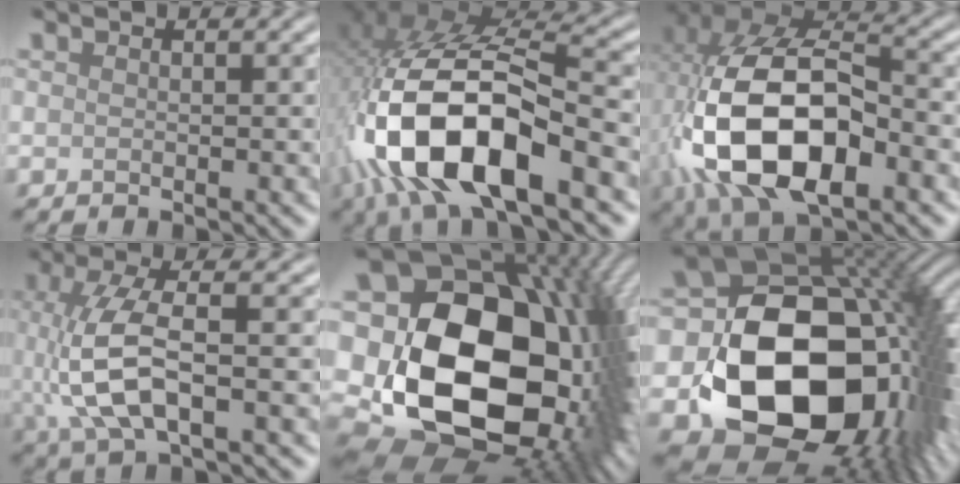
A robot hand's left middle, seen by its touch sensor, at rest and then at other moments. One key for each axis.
{"total": 14.3, "fx": -4.9, "fy": 6.4, "fz": 11.8, "tx": -0.252, "ty": -0.008, "tz": -0.085}
{"total": 14.8, "fx": -3.1, "fy": 8.6, "fz": 11.6, "tx": -0.240, "ty": -0.014, "tz": -0.057}
{"total": 6.6, "fx": -0.6, "fy": 2.5, "fz": 6.1, "tx": -0.144, "ty": 0.002, "tz": -0.008}
{"total": 22.6, "fx": 0.5, "fy": 15.8, "fz": 16.1, "tx": -0.333, "ty": -0.026, "tz": 0.041}
{"total": 21.4, "fx": -1.9, "fy": 16.0, "fz": 14.0, "tx": -0.249, "ty": -0.059, "tz": 0.011}